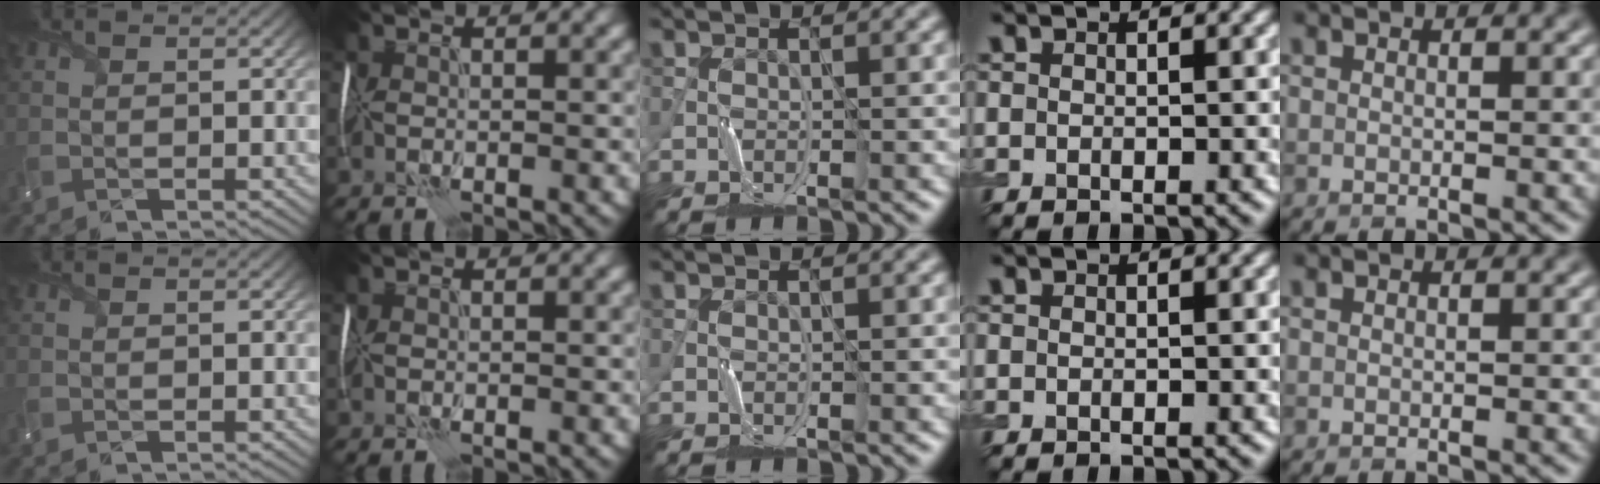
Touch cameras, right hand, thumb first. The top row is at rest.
{}